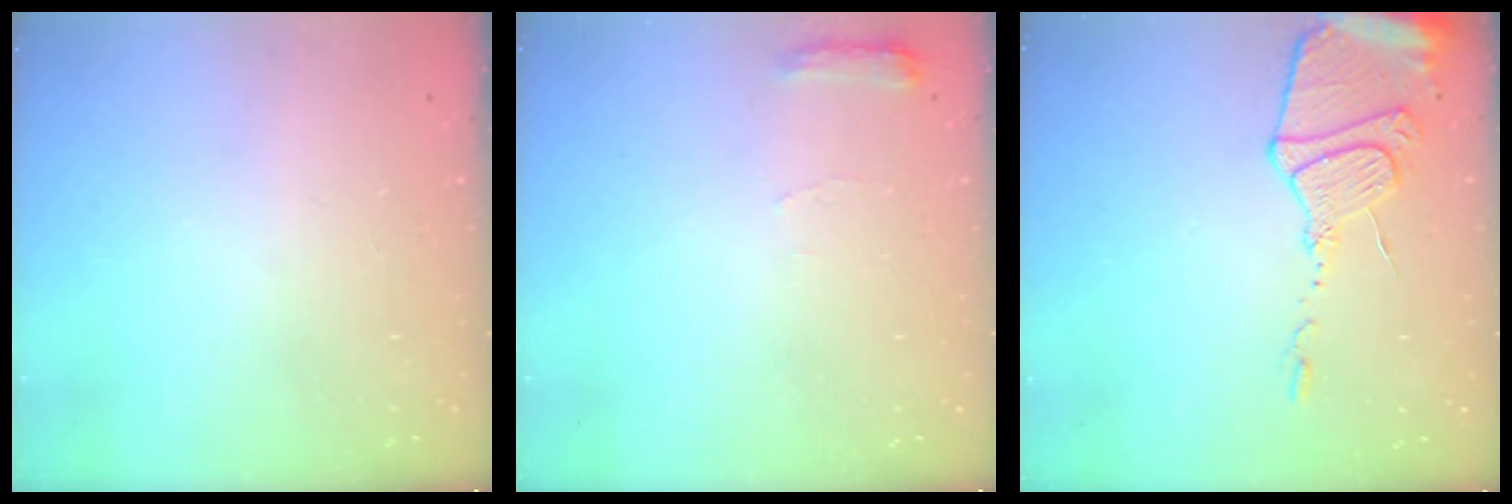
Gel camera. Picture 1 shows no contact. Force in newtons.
{"total": 5.6, "press": 5.6, "slide": 0.7}
{"total": 14.1, "press": 14.0, "slide": 1.3}